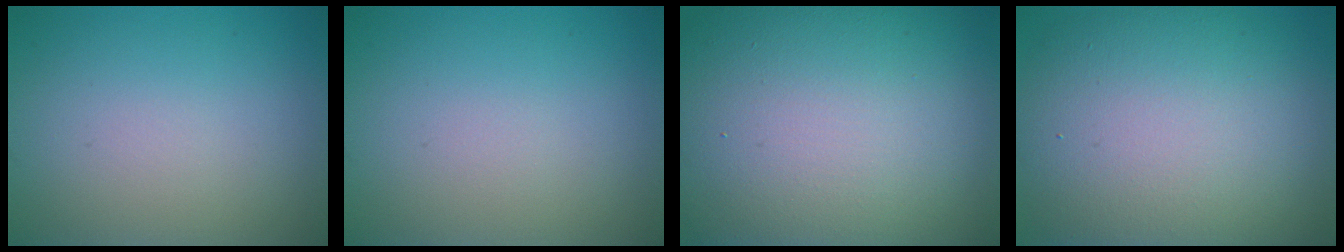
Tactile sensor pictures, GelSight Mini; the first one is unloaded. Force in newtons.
{"total": 0.0}
{"total": 21.2, "press": 21.1, "slide": 1.4}
{"total": 13.5, "press": 13.5, "slide": 0.6}